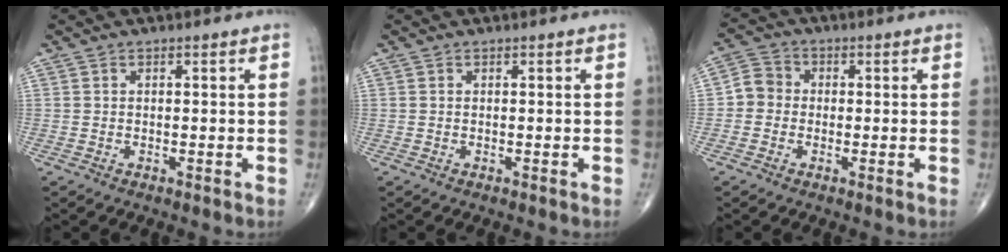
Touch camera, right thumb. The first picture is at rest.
{"total": 0.0}
{"total": 4.4, "force": [-0.6, 4.1, 1.5], "torque": [-0.011, 0.013, -0.024]}